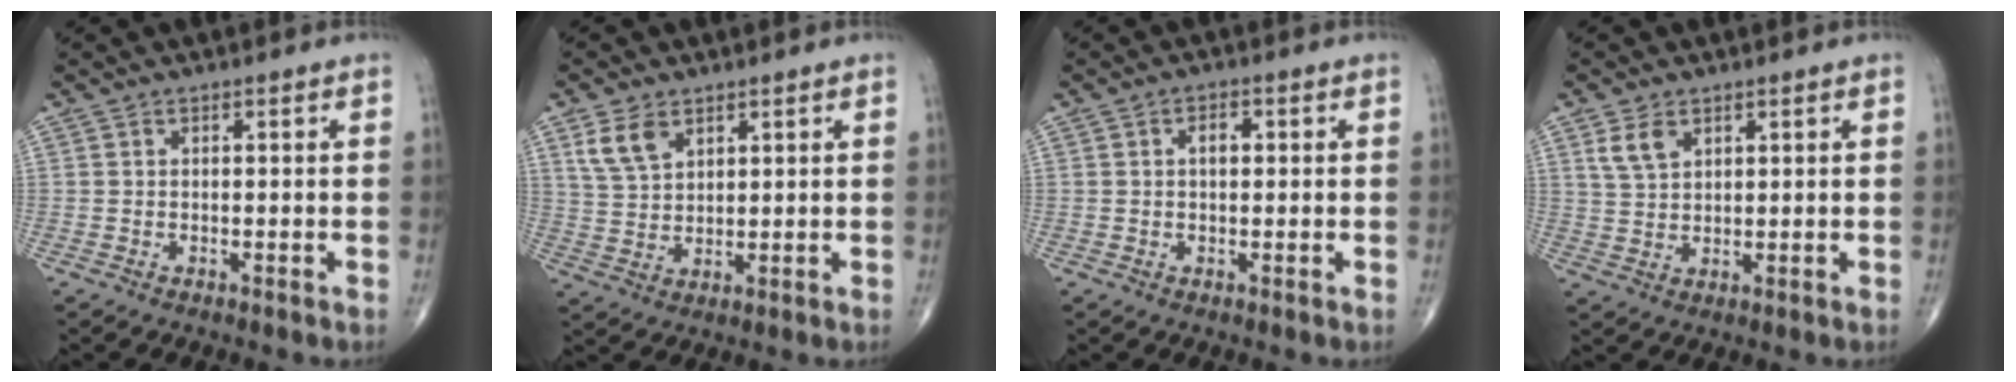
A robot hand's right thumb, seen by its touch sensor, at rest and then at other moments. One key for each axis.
{"total": 6.3, "fx": 3.4, "fy": 3.8, "fz": 3.7, "tx": -0.063, "ty": -0.011, "tz": 0.075}
{"total": 2.5, "fx": 0.4, "fy": 1.5, "fz": 2.0, "tx": -0.030, "ty": 0.006, "tz": 0.006}
{"total": 4.5, "fx": 2.4, "fy": 2.8, "fz": 2.6, "tx": -0.044, "ty": -0.008, "tz": 0.053}